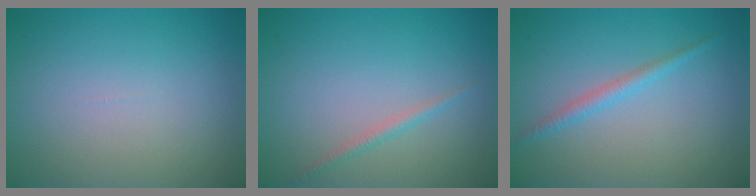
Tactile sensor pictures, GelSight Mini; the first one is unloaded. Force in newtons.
{"total": 1.0, "press": 1.0, "slide": 0.1}
{"total": 1.5, "press": 1.5, "slide": 0.1}